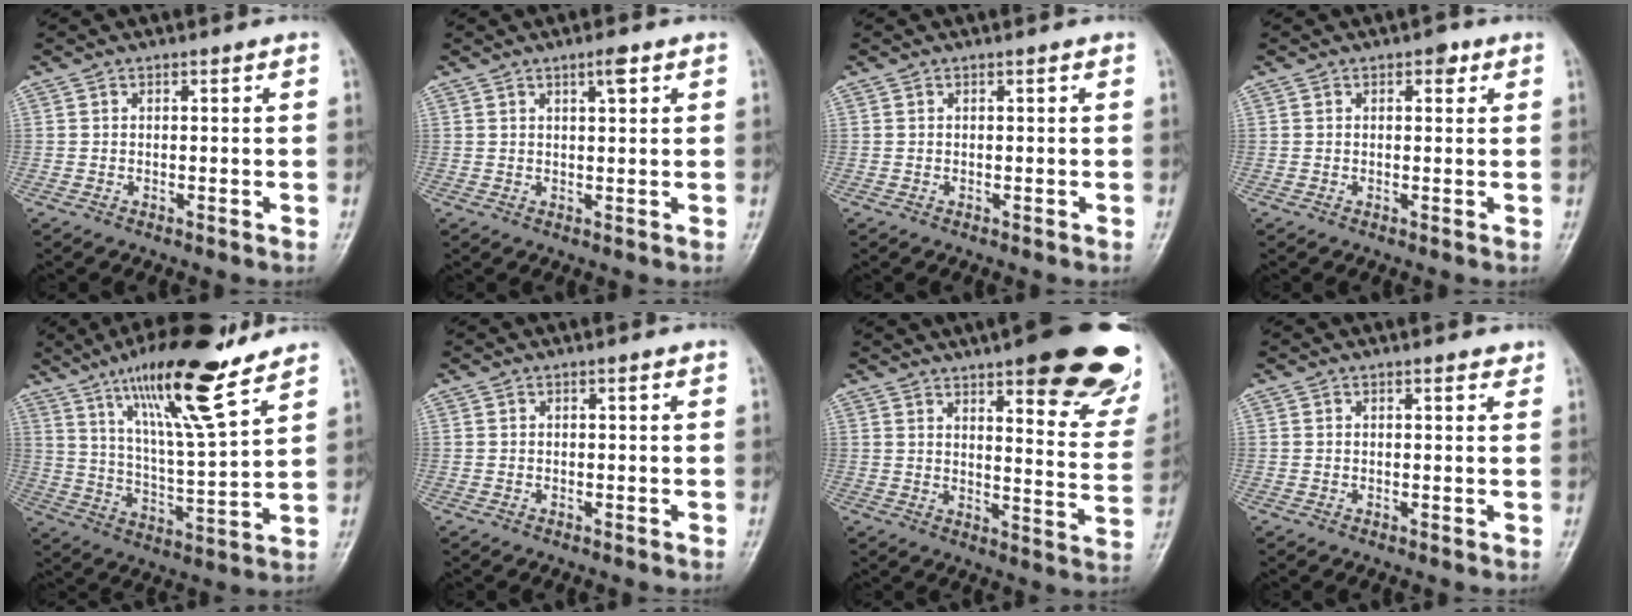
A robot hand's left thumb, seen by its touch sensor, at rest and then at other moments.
{"total": 2.6, "force": [1.4, 0.6, 2.0], "torque": [-0.029, -0.007, 0.022]}
{"total": 0.0}
{"total": 2.0, "force": [1.0, 1.2, 1.3], "torque": [-0.004, 0.000, 0.009]}
{"total": 18.3, "force": [12.4, 2.7, 13.1], "torque": [-0.213, -0.063, 0.218]}
{"total": 0.0}
{"total": 26.5, "force": [17.1, 7.4, 18.8], "torque": [-0.195, -0.070, 0.209]}
{"total": 1.7, "force": [1.3, 0.6, 0.8], "torque": [-0.006, -0.004, 0.014]}